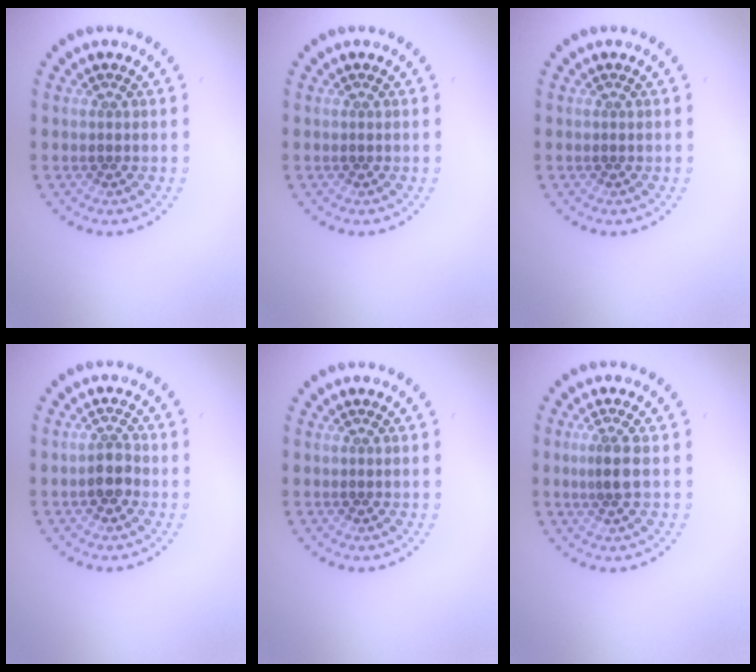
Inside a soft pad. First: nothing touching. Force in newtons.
{"total": 0.0}
{"total": 0.0}
{"total": 1.9, "press": 1.8, "slide": 0.8}
{"total": 0.0}
{"total": 2.1, "press": 1.7, "slide": 1.2}